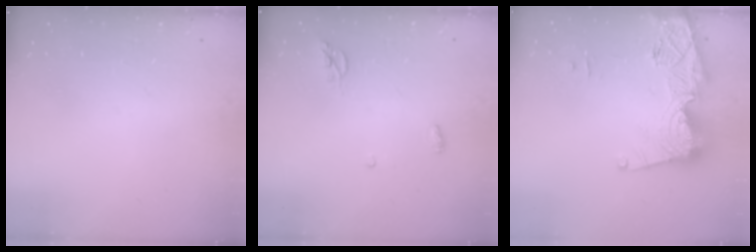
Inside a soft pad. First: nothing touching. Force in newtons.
{"total": 4.9, "press": 4.9, "slide": 0.2}
{"total": 17.9, "press": 17.8, "slide": 1.7}